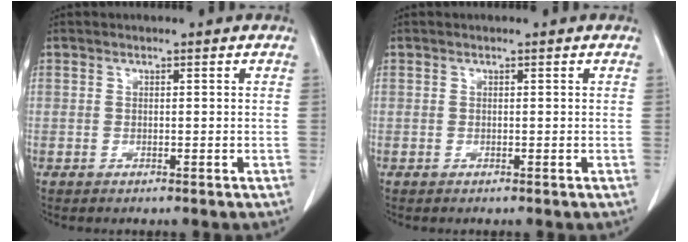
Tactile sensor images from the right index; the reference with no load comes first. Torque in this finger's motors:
{"motor_torque": [0.00, 0.00, 0.00, 0.00]}